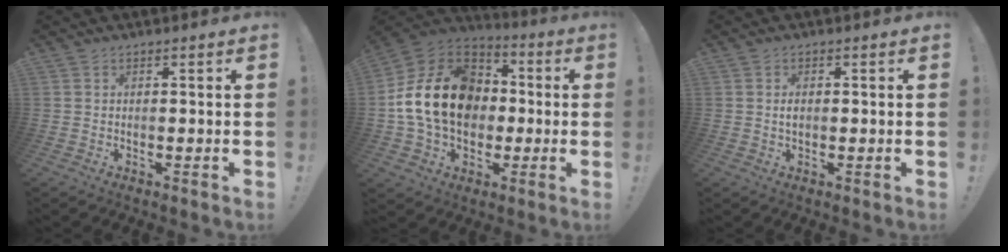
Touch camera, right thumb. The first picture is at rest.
{"total": 21.4, "force": [1.1, 15.9, 14.3], "torque": [-0.257, 0.025, 0.031]}
{"total": 1.8, "force": [0.0, 1.1, 1.4], "torque": [-0.023, 0.002, -0.002]}